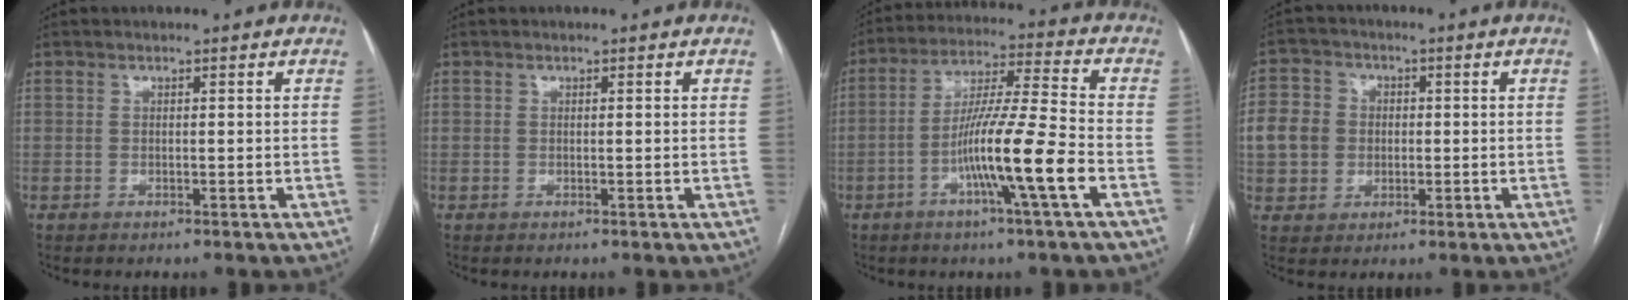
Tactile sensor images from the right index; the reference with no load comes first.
{"total": 0.0}
{"total": 12.6, "force": [-4.6, -1.1, 11.7], "torque": [-0.217, -0.003, -0.085]}
{"total": 7.5, "force": [0.0, 6.8, 3.0], "torque": [-0.077, 0.027, 0.002]}